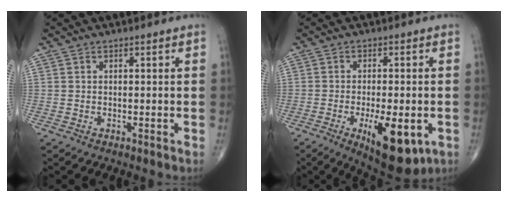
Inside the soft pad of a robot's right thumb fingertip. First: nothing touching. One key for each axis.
{"total": 12.6, "fx": -4.3, "fy": 4.9, "fz": 10.7, "tx": -0.147, "ty": -0.011, "tz": -0.055}